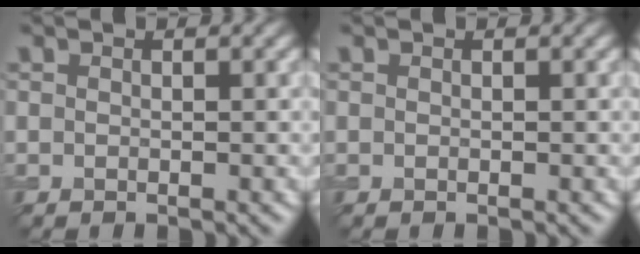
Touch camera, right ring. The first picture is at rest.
{"total": 0.0}